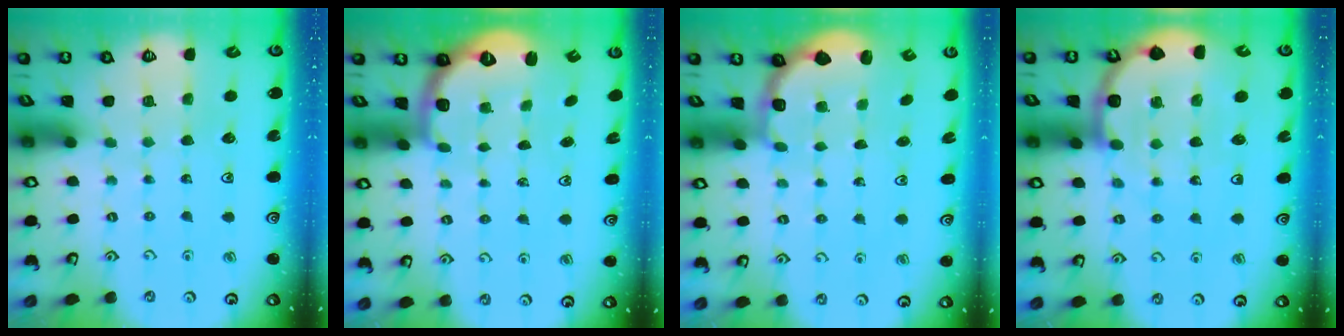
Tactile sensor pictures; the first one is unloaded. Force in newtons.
{"total": 2.7, "press": 1.6, "slide": 2.1}
{"total": 2.7, "press": 2.2, "slide": 1.5}
{"total": 9.9, "press": 9.4, "slide": 3.0}